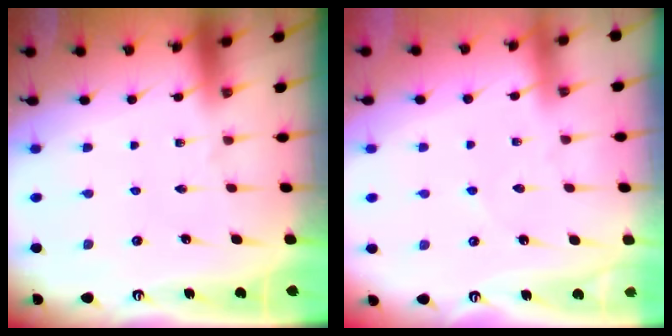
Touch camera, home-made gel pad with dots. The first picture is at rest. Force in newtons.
{"total": 1.8, "press": 1.8, "slide": 0.2}